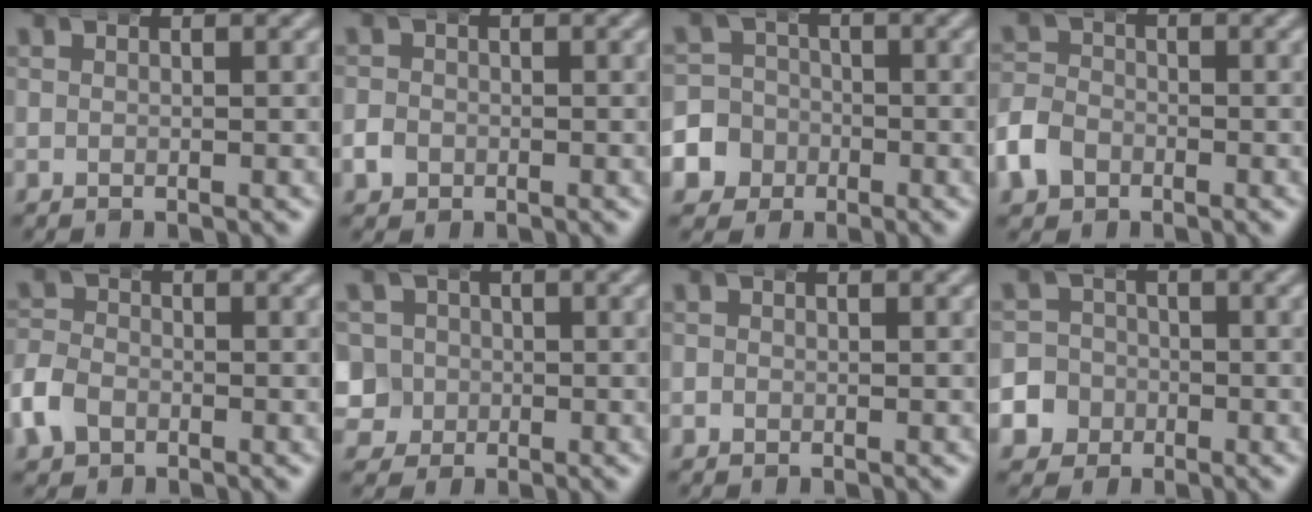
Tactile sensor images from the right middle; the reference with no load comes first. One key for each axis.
{"total": 1.8, "fx": -0.7, "fy": 1.7, "fz": 0.4, "tx": -0.015, "ty": -0.002, "tz": -0.017}
{"total": 9.4, "fx": -3.5, "fy": 8.6, "fz": 1.7, "tx": -0.060, "ty": -0.032, "tz": -0.067}
{"total": 3.7, "fx": -1.9, "fy": 3.0, "fz": 0.9, "tx": -0.026, "ty": 0.001, "tz": -0.042}
{"total": 3.1, "fx": -1.6, "fy": 2.5, "fz": 1.0, "tx": -0.029, "ty": 0.001, "tz": -0.035}
{"total": 7.2, "fx": -1.6, "fy": 6.7, "fz": 2.0, "tx": -0.060, "ty": -0.029, "tz": -0.030}
{"total": 0.6, "fx": -0.2, "fy": 0.5, "fz": -0.1, "tx": -0.002, "ty": -0.001, "tz": -0.006}
{"total": 9.4, "fx": -3.7, "fy": 8.5, "fz": 1.4, "tx": -0.055, "ty": -0.033, "tz": -0.070}